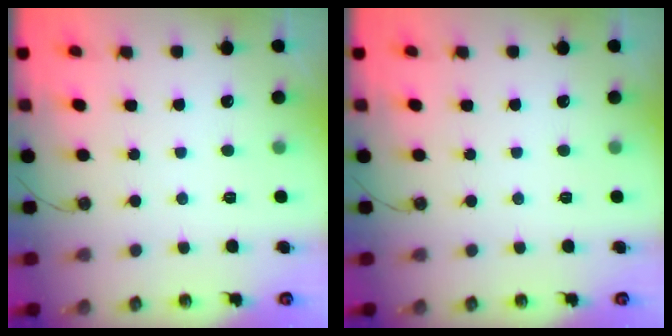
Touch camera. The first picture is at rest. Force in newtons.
{"total": 0.0}